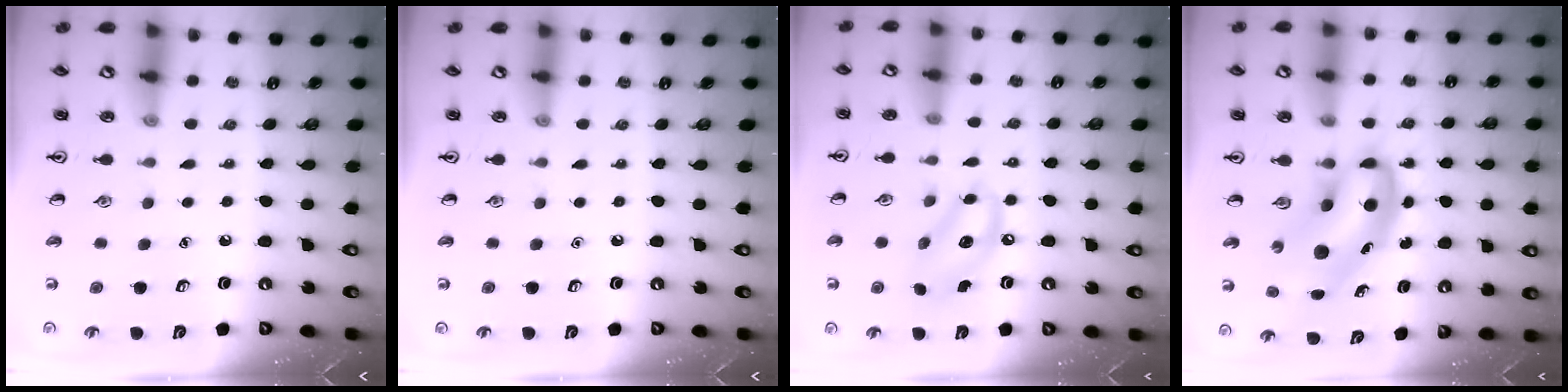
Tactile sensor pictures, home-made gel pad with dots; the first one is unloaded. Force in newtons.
{"total": 0.0}
{"total": 10.3, "press": 10.0, "slide": 2.3}
{"total": 9.0, "press": 8.7, "slide": 2.6}